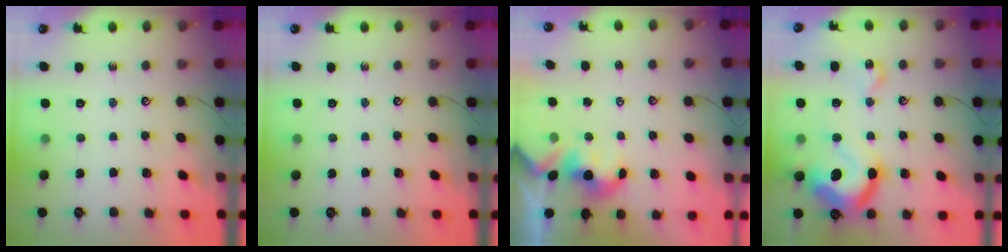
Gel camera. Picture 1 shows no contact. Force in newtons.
{"total": 0.0}
{"total": 1.7, "press": 1.7, "slide": 0.2}
{"total": 26.1, "press": 25.9, "slide": 3.0}